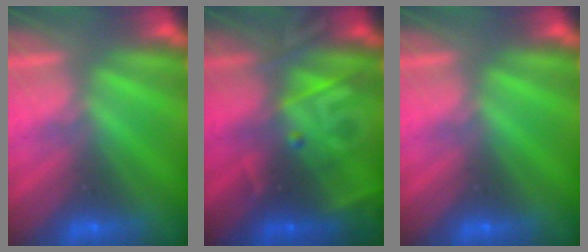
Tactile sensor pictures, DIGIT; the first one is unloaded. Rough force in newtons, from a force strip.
{"total": 2.8}
{"total": 0.0}